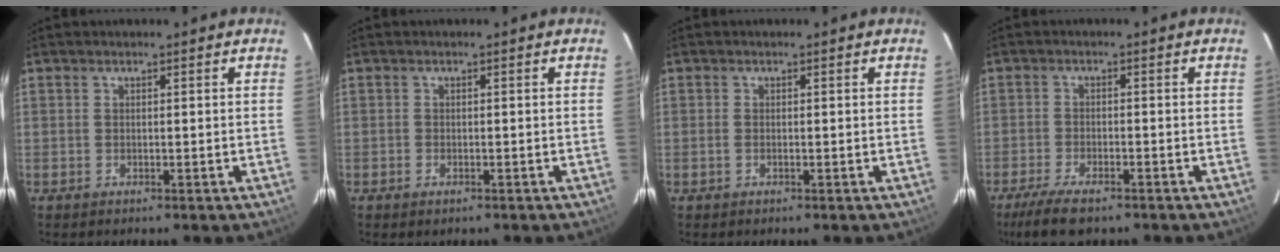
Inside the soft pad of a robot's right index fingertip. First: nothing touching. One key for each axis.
{"total": 1.1, "fx": -0.7, "fy": 0.7, "fz": 0.5, "tx": -0.007, "ty": -0.001, "tz": -0.011}
{"total": 0.6, "fx": -0.2, "fy": 0.3, "fz": 0.5, "tx": -0.012, "ty": 0.000, "tz": -0.005}
{"total": 8.2, "fx": -6.2, "fy": 2.4, "fz": 4.8, "tx": -0.117, "ty": -0.022, "tz": -0.114}